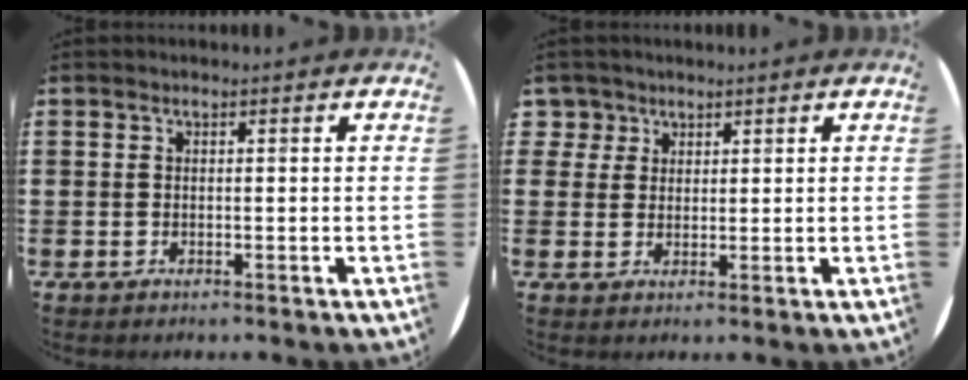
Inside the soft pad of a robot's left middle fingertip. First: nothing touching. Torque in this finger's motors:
{"motor_torque": [0.07, -0.12, -0.45, -0.13]}